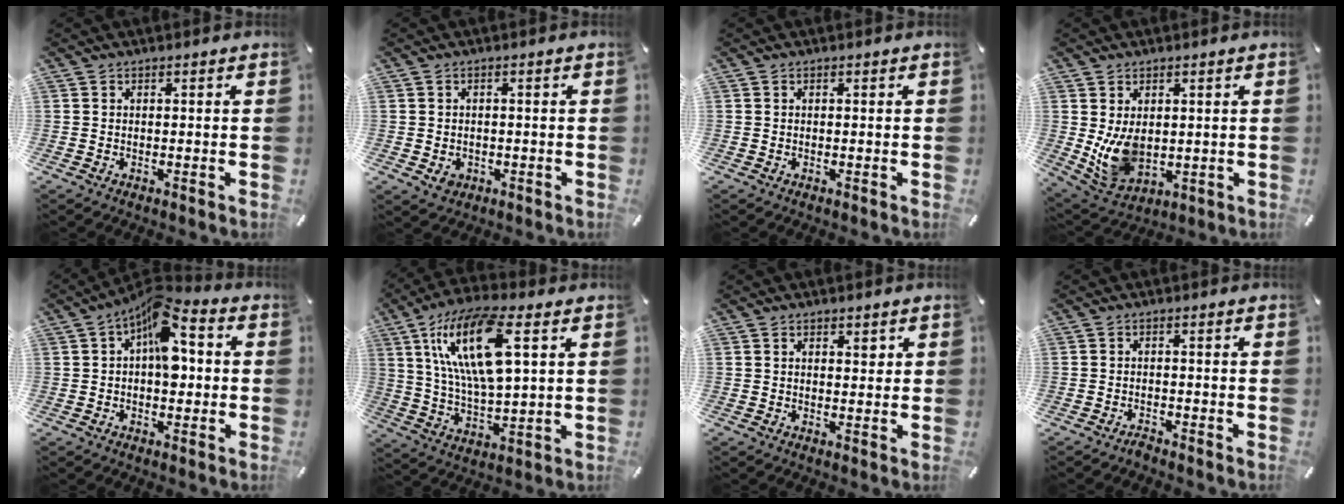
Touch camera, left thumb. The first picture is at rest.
{"total": 2.7, "force": [-0.9, 2.3, 1.2], "torque": [-0.013, 0.000, -0.017]}
{"total": 0.0}
{"total": 9.1, "force": [1.0, 6.7, 6.1], "torque": [-0.123, -0.013, 0.020]}
{"total": 10.8, "force": [2.5, 6.0, 8.7], "torque": [-0.114, -0.019, 0.042]}
{"total": 19.0, "force": [7.5, 7.2, 16.0], "torque": [-0.338, -0.012, 0.119]}
{"total": 1.8, "force": [0.8, 1.2, 1.0], "torque": [-0.005, -0.004, 0.010]}
{"total": 1.7, "force": [-1.6, 0.2, 0.2], "torque": [-0.007, 0.005, -0.033]}